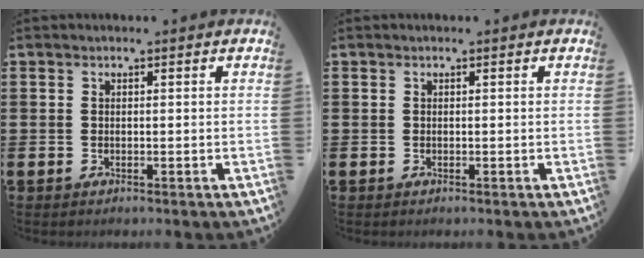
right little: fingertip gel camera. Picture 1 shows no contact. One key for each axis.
{"total": 0.0}